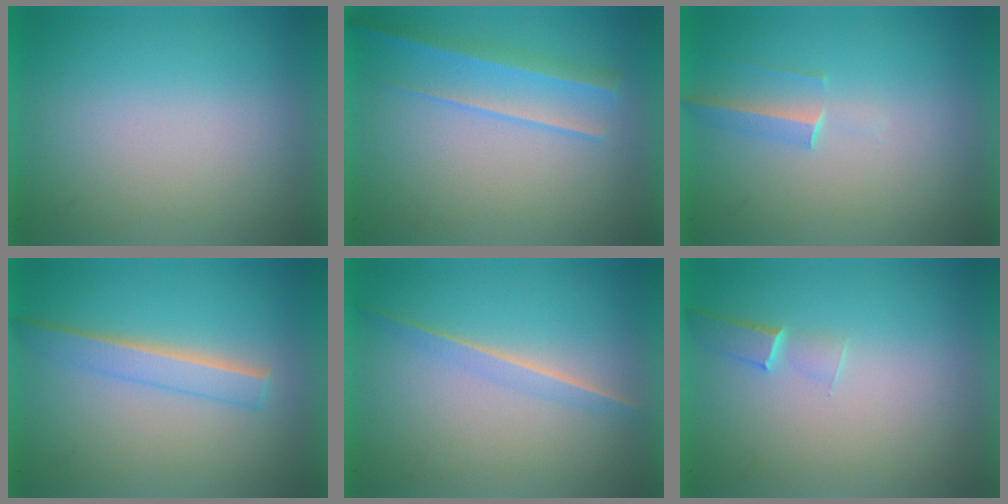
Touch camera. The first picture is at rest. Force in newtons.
{"total": 2.1}
{"total": 1.4}
{"total": 2.2}
{"total": 1.3}
{"total": 1.1}